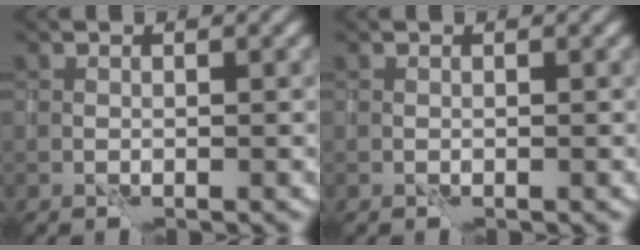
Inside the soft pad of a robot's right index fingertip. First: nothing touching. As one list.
[{"total": 0.0}]